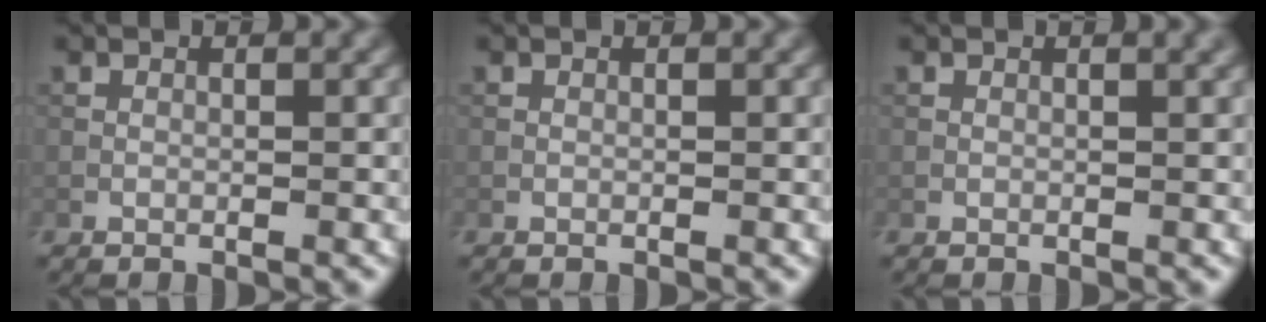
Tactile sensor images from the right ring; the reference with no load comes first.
{"total": 0.0}
{"total": 0.9, "force": [0.5, 0.2, 0.7], "torque": [-0.008, 0.005, 0.004]}